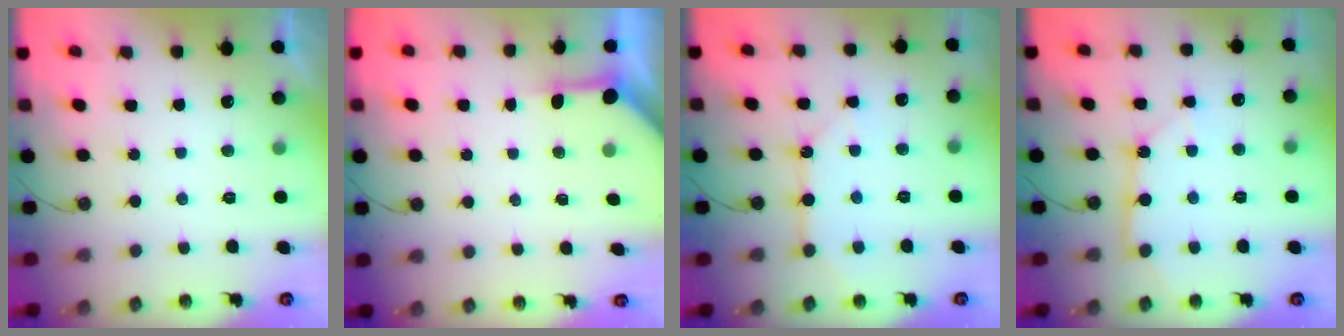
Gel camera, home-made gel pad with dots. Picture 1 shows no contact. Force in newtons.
{"total": 3.3, "press": 3.3, "slide": 0.3}
{"total": 9.9, "press": 9.9, "slide": 0.9}
{"total": 8.5, "press": 8.4, "slide": 0.8}